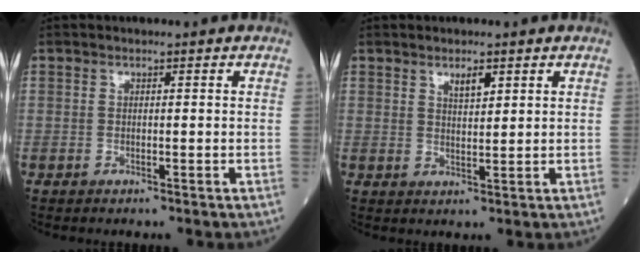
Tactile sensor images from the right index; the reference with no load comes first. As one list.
[{"total": 2.4, "force": [1.6, 0.6, 1.7], "torque": [-0.034, -0.003, 0.030]}]